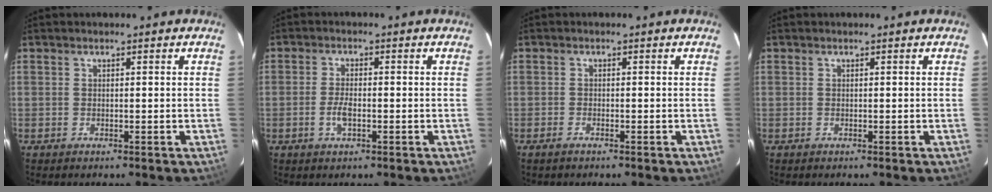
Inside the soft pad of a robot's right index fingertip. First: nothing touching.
{"total": 3.4, "force": [-1.1, 1.4, 2.9], "torque": [-0.062, -0.001, -0.022]}
{"total": 1.2, "force": [-1.0, 0.3, 0.7], "torque": [-0.020, -0.001, -0.022]}
{"total": 0.0}